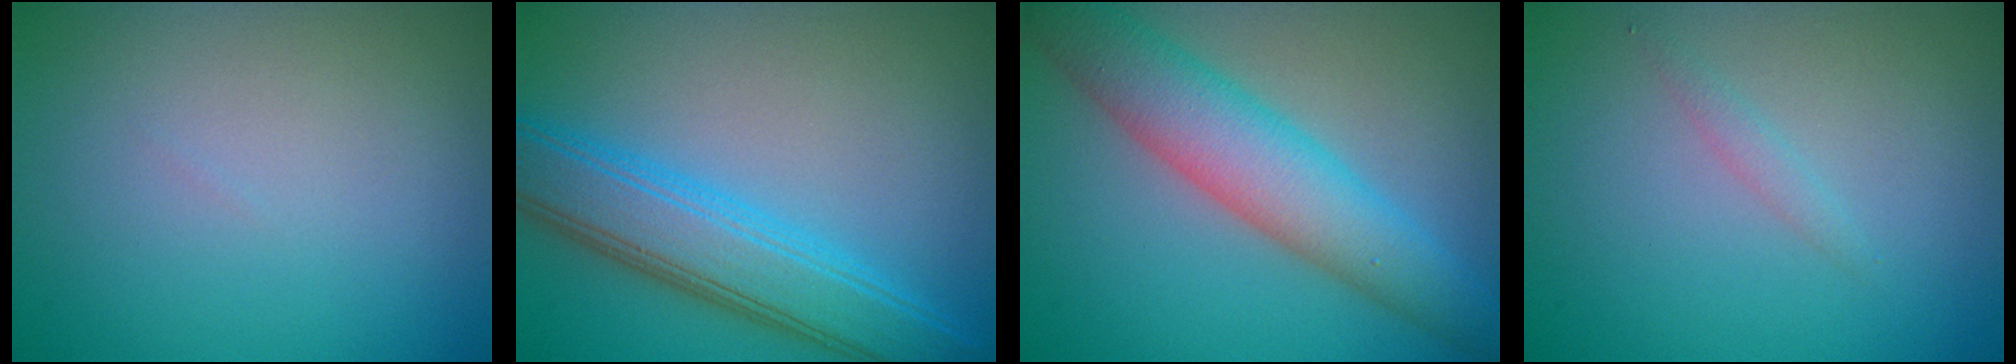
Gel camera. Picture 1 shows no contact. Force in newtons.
{"total": 6.7, "press": 6.7, "slide": 0.4}
{"total": 6.8, "press": 6.8, "slide": 0.3}
{"total": 0.9, "press": 0.9, "slide": 0.1}